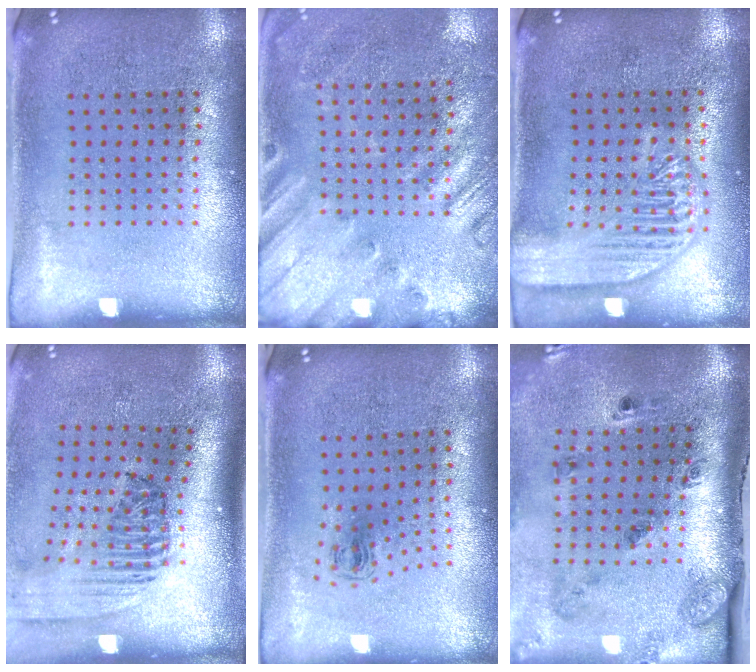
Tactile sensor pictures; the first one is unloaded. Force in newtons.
{"total": 2.4, "press": 2.0, "slide": 1.3}
{"total": 3.6, "press": 3.5, "slide": 0.5}
{"total": 2.4, "press": 1.6, "slide": 1.7}
{"total": 0.7, "press": 0.4, "slide": 0.6}
{"total": 2.4, "press": 1.7, "slide": 1.8}